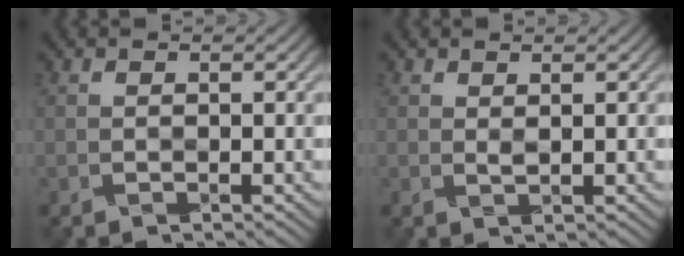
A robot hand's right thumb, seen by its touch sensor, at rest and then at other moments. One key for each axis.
{"total": 0.8, "fx": 0.7, "fy": 0.1, "fz": 0.4, "tx": -0.009, "ty": 0.000, "tz": 0.015}